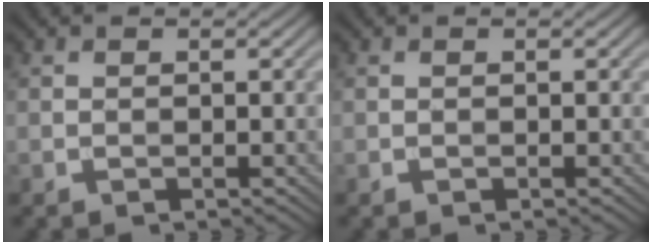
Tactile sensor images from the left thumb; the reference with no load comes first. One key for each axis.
{"total": 0.0}